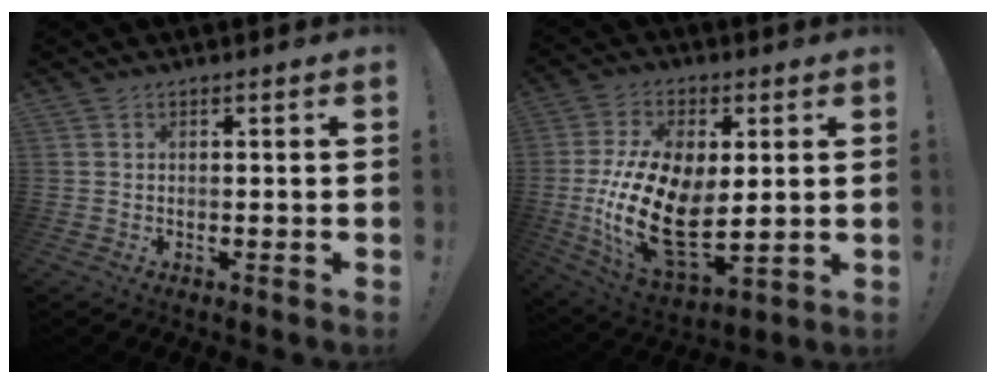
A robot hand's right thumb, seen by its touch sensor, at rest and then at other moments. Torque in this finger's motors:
{"motor_torque": [1.70, 3.31, 1.88, -0.88, 0.71]}